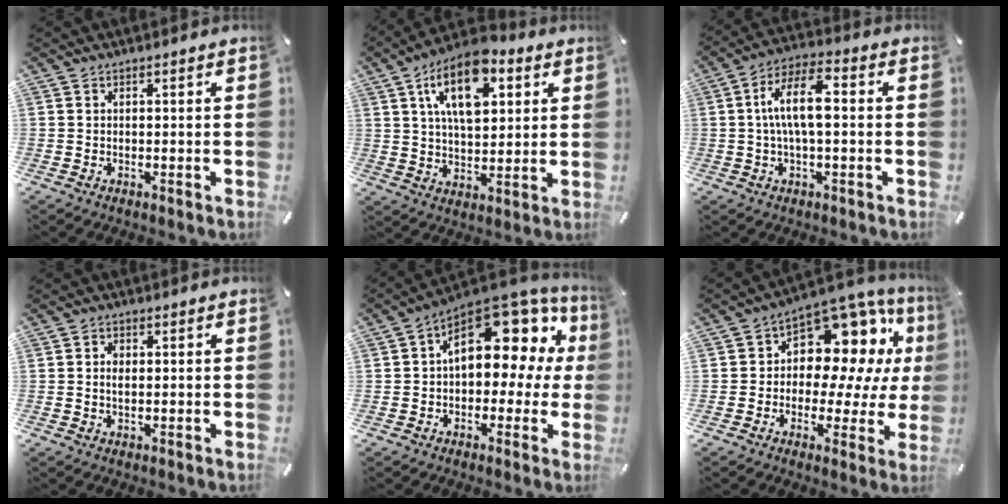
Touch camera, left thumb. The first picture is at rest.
{"total": 14.6, "force": [6.7, 8.1, 10.1], "torque": [-0.166, -0.012, 0.115]}
{"total": 10.3, "force": [0.3, 4.2, 9.4], "torque": [-0.180, 0.013, 0.007]}
{"total": 1.8, "force": [0.2, 1.3, 1.2], "torque": [-0.019, 0.002, 0.001]}
{"total": 15.6, "force": [6.1, 9.6, 10.8], "torque": [-0.136, -0.046, 0.104]}
{"total": 13.2, "force": [5.4, 8.8, 8.1], "torque": [-0.119, -0.060, 0.097]}